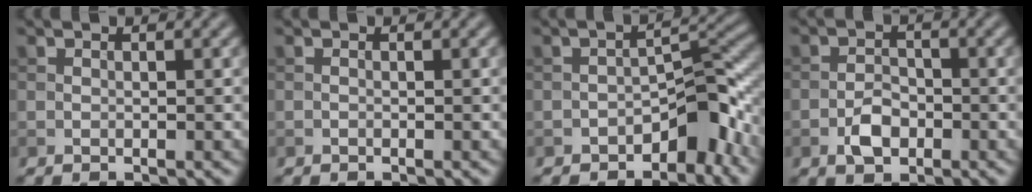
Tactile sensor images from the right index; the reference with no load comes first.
{"total": 0.0}
{"total": 5.2, "force": [-3.1, 2.5, 3.3], "torque": [-0.029, 0.013, -0.054]}
{"total": 2.7, "force": [-1.2, 1.7, 1.7], "torque": [-0.027, 0.005, -0.024]}